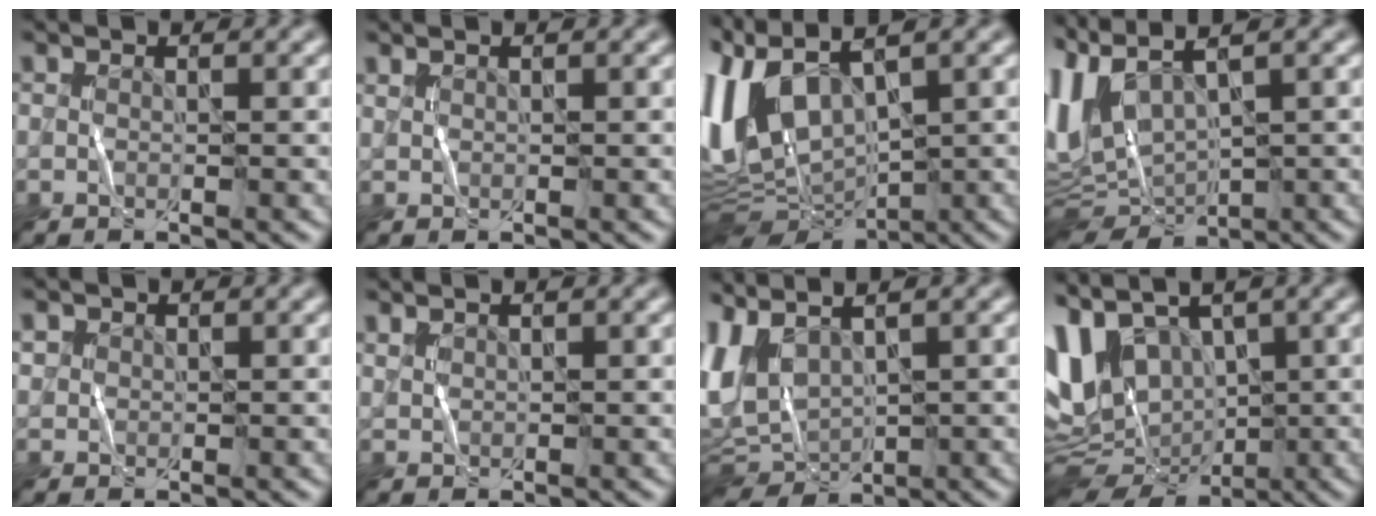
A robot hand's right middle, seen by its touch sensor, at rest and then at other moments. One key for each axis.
{"total": 1.7, "fx": 1.3, "fy": -1.0, "fz": -0.5, "tx": 0.002, "ty": 0.006, "tz": 0.024}
{"total": 10.9, "fx": 2.8, "fy": 4.9, "fz": 9.3, "tx": -0.224, "ty": 0.011, "tz": 0.056}
{"total": 8.3, "fx": 2.3, "fy": 2.7, "fz": 7.5, "tx": -0.183, "ty": 0.000, "tz": 0.068}
{"total": 1.0, "fx": 0.3, "fy": 0.9, "fz": 0.1, "tx": 0.002, "ty": -0.001, "tz": 0.007}
{"total": 1.8, "fx": 1.6, "fy": -0.8, "fz": -0.3, "tx": -0.002, "ty": 0.006, "tz": 0.031}
{"total": 6.3, "fx": 2.2, "fy": 2.3, "fz": 5.4, "tx": -0.124, "ty": -0.004, "tz": 0.049}
{"total": 12.3, "fx": 0.8, "fy": 7.7, "fz": 9.5, "tx": -0.189, "ty": 0.018, "tz": 0.043}